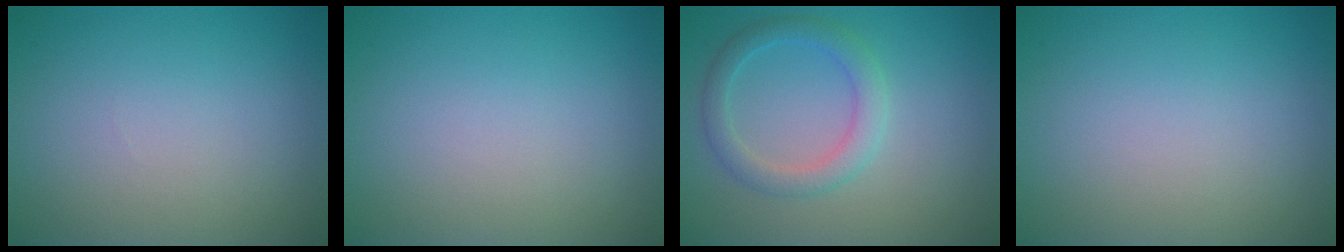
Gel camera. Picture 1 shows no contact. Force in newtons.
{"total": 0.0}
{"total": 2.8, "press": 2.8, "slide": 0.1}
{"total": 0.0}